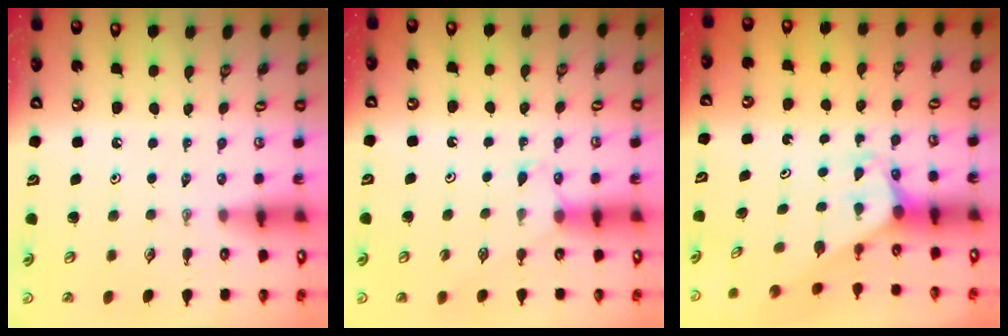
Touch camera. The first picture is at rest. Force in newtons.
{"total": 5.2, "press": 5.2, "slide": 0.6}
{"total": 2.0, "press": 2.0, "slide": 0.1}